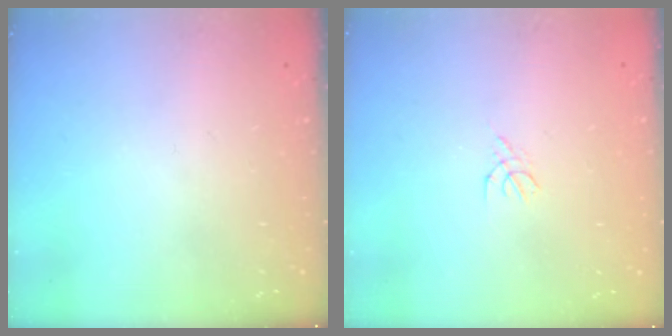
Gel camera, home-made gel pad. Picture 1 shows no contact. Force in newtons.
{"total": 1.8, "press": 1.7, "slide": 0.5}